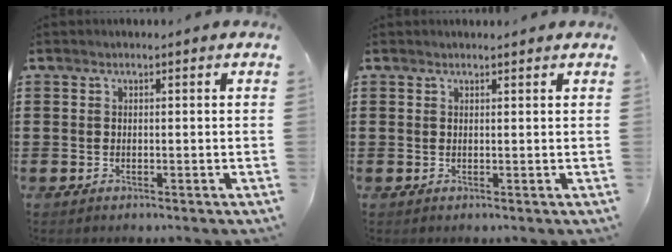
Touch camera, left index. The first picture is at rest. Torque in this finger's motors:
{"motor_torque": [0.39, -0.05, 0.03, 0.02]}